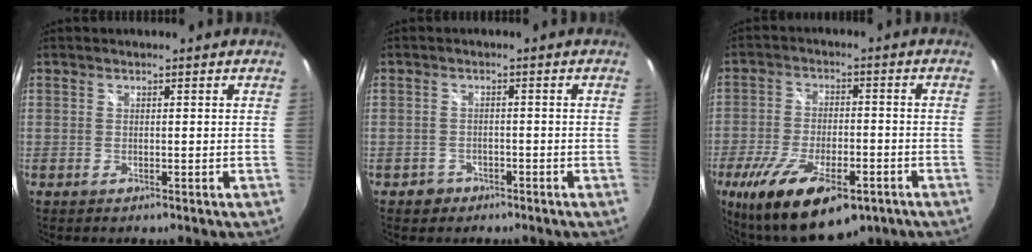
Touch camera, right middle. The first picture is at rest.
{"total": 2.7, "force": [-1.7, 2.1, 0.3], "torque": [-0.014, 0.003, -0.025]}
{"total": 19.1, "force": [-10.8, 7.8, 13.7], "torque": [-0.274, -0.047, -0.169]}